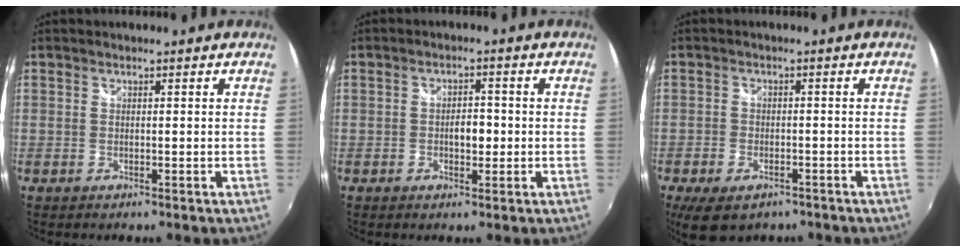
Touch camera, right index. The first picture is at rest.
{"total": 3.4, "force": [-0.5, 1.9, 2.7], "torque": [-0.044, 0.003, -0.010]}
{"total": 8.5, "force": [-5.6, 4.5, 4.6], "torque": [-0.107, -0.023, -0.087]}